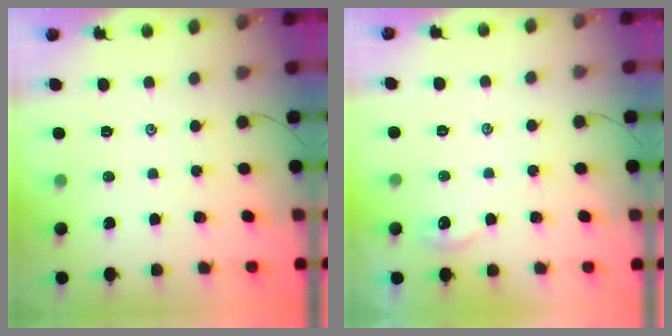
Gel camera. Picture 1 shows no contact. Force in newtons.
{"total": 2.2, "press": 2.2, "slide": 0.4}